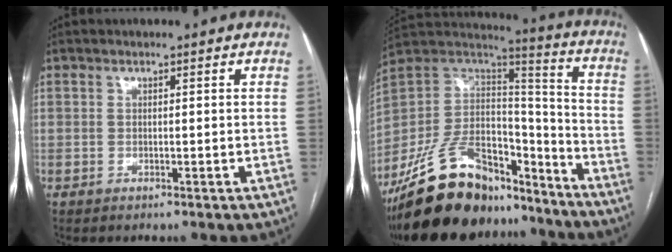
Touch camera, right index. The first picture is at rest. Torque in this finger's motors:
{"motor_torque": [-0.23, -0.79, -0.53, -0.21]}